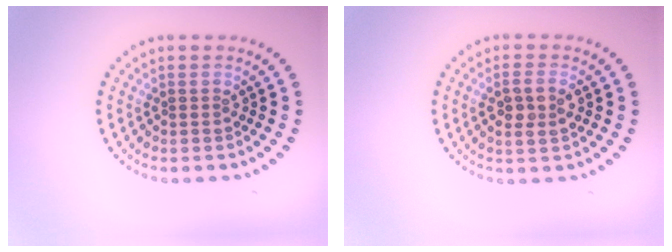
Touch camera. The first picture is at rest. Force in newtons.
{"total": 2.3, "press": 2.3, "slide": 0.2}